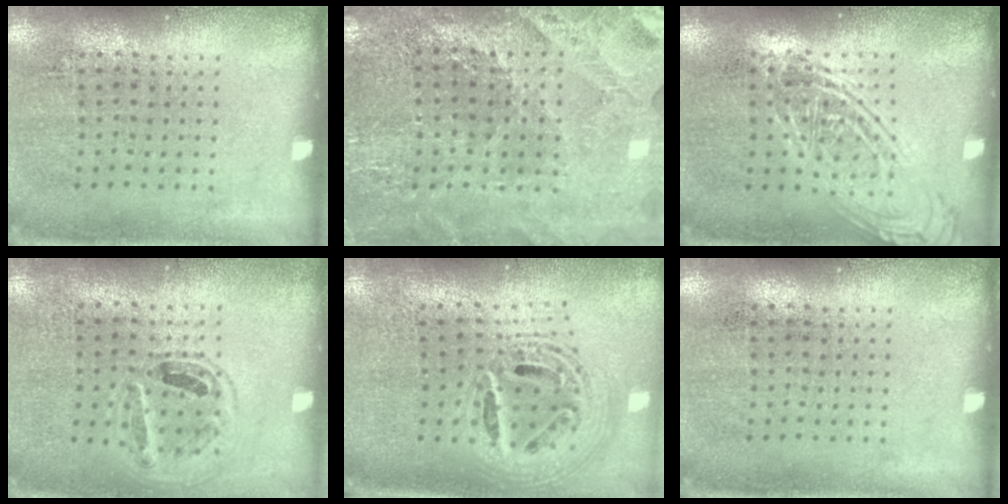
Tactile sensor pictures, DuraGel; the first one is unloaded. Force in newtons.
{"total": 2.7, "press": 2.6, "slide": 0.4}
{"total": 2.5, "press": 2.5, "slide": 0.3}
{"total": 0.9, "press": 0.8, "slide": 0.3}
{"total": 2.3, "press": 1.8, "slide": 1.5}
{"total": 0.0}